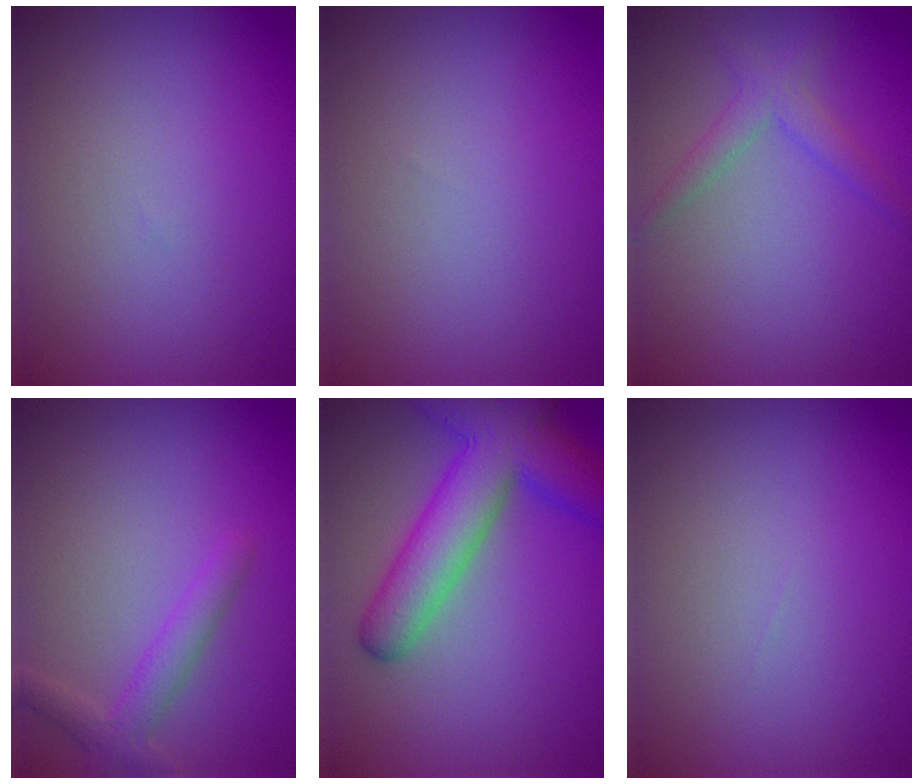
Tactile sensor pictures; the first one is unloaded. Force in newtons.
{"total": 0.0}
{"total": 2.1, "press": 2.1, "slide": 0.1}
{"total": 2.5, "press": 2.5, "slide": 0.2}
{"total": 8.4, "press": 8.4, "slide": 0.4}
{"total": 0.0}